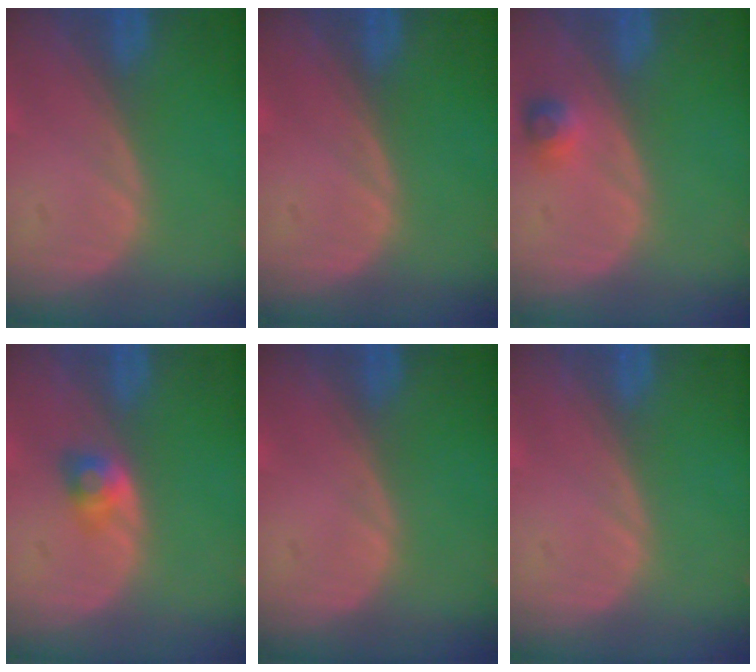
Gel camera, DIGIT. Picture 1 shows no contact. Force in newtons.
{"total": 0.0}
{"total": 2.2, "press": 2.2, "slide": 0.4}
{"total": 2.6, "press": 2.3, "slide": 1.2}
{"total": 0.0}
{"total": 0.0}